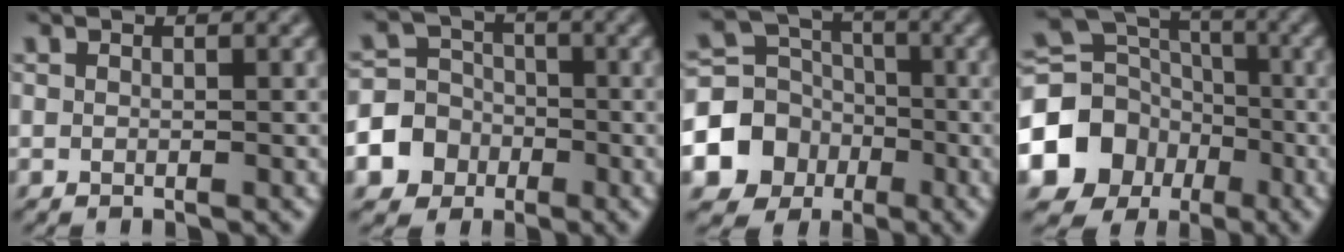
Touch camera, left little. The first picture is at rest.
{"total": 7.0, "force": [-2.8, 6.3, 1.3], "torque": [-0.021, 0.002, -0.072]}
{"total": 7.1, "force": [-2.7, 6.1, 2.3], "torque": [-0.049, 0.004, -0.071]}
{"total": 11.8, "force": [-4.5, 10.2, 4.0], "torque": [-0.096, -0.015, -0.104]}